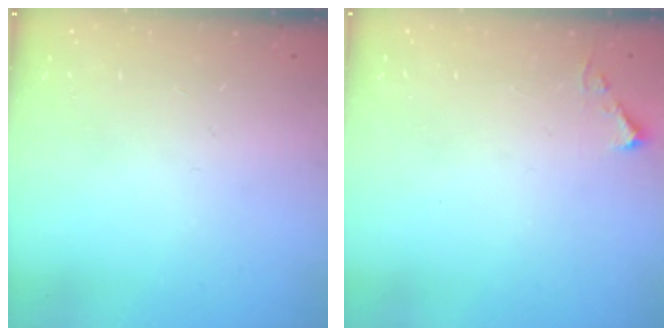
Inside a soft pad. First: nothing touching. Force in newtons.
{"total": 3.5, "press": 3.5, "slide": 0.4}